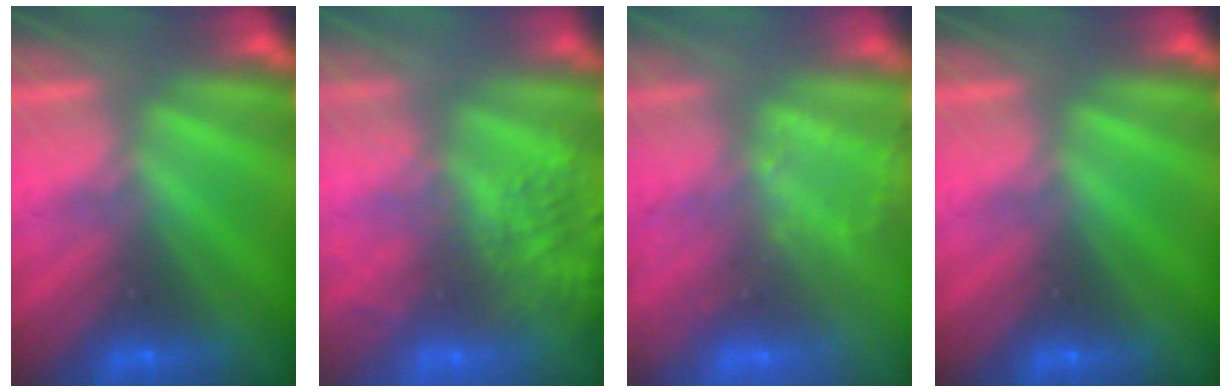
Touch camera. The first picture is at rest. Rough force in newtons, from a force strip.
{"total": 9.6}
{"total": 2.8}
{"total": 0.0}